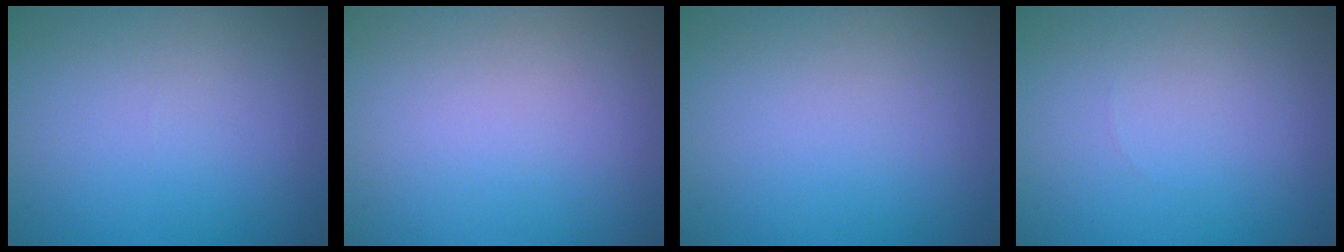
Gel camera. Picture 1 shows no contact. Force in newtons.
{"total": 0.0}
{"total": 0.0}
{"total": 0.0}